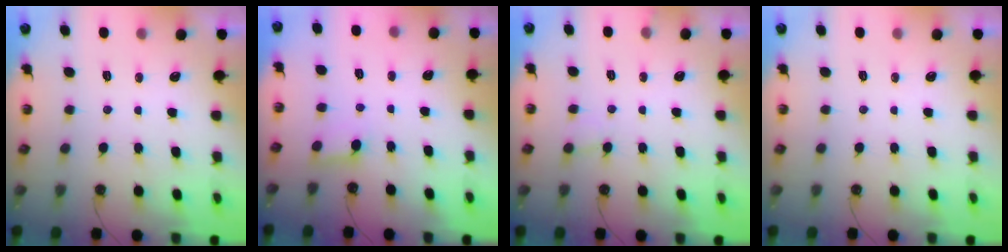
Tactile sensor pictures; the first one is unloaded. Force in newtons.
{"total": 3.5, "press": 3.4, "slide": 0.7}
{"total": 7.3, "press": 7.2, "slide": 0.6}
{"total": 0.0}